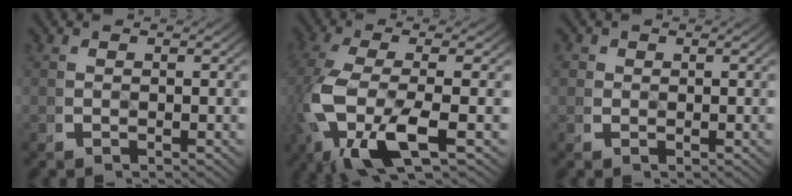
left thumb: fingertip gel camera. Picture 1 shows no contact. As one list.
[{"total": 10.8, "force": [-2.2, 5.1, 9.2], "torque": [-0.250, -0.042, -0.004]}, {"total": 1.6, "force": [0.5, 1.4, 0.4], "torque": [-0.011, -0.008, 0.009]}]